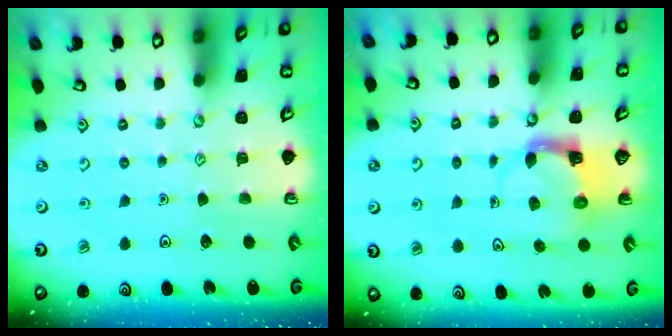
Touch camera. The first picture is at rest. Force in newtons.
{"total": 3.7, "press": 3.7, "slide": 0.7}